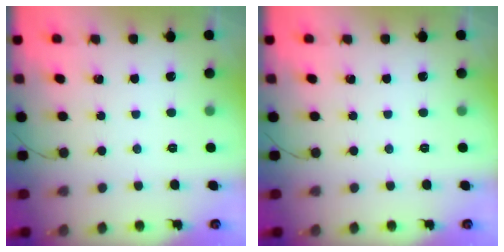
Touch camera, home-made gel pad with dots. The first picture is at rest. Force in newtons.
{"total": 0.0}